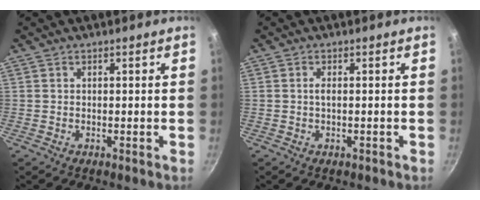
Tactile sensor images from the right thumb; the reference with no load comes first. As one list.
[{"total": 1.4, "force": [-0.1, 0.6, 1.3], "torque": [-0.025, 0.002, -0.005]}]